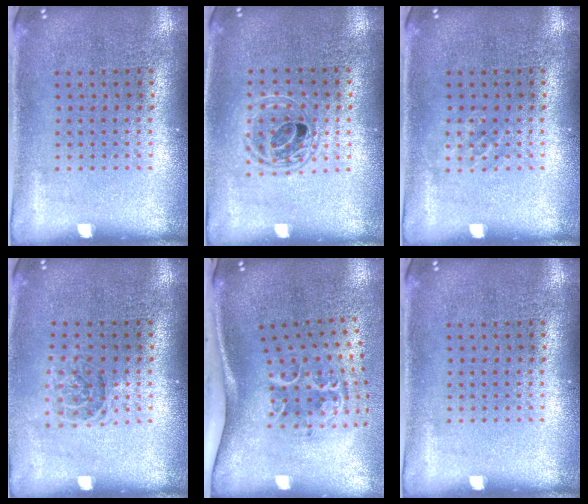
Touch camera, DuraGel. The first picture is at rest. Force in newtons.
{"total": 1.4, "press": 1.3, "slide": 0.7}
{"total": 0.8, "press": 0.8, "slide": 0.2}
{"total": 1.1, "press": 1.0, "slide": 0.4}
{"total": 2.1, "press": 1.3, "slide": 1.6}
{"total": 0.0}